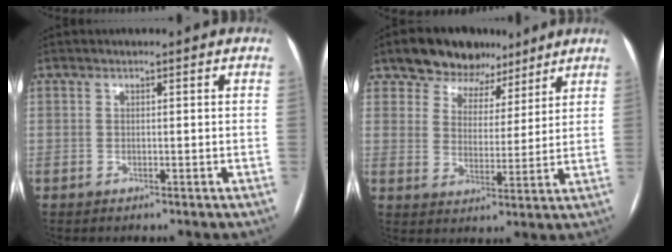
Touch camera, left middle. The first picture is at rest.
{"total": 9.2, "force": [6.8, 5.8, 2.0], "torque": [-0.022, 0.023, 0.111]}